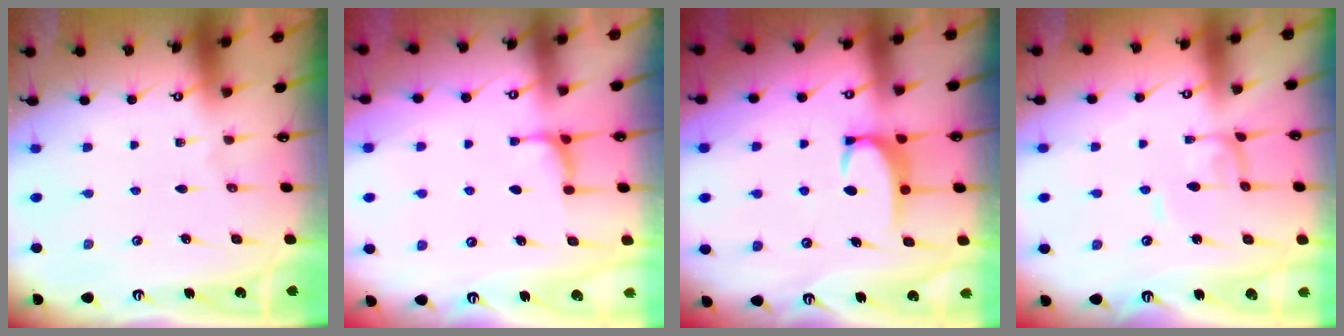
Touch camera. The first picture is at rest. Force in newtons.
{"total": 3.0, "press": 3.0, "slide": 0.2}
{"total": 3.7, "press": 3.7, "slide": 0.4}
{"total": 2.1, "press": 2.1, "slide": 0.1}